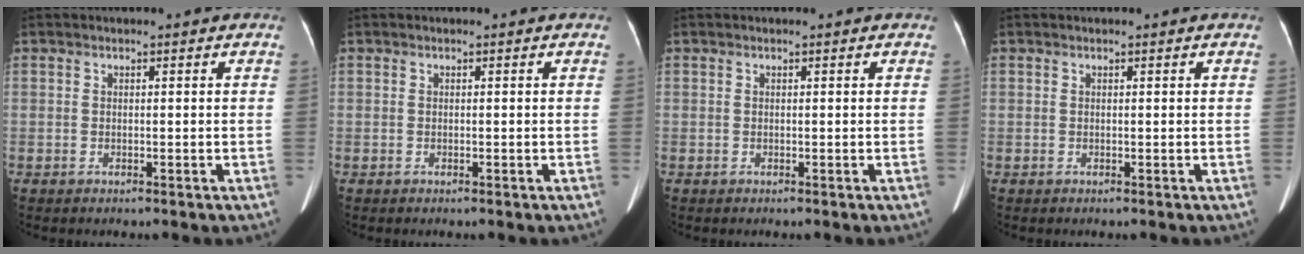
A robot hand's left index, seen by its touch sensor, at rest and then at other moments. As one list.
[{"total": 0.0}, {"total": 0.0}, {"total": 0.0}]